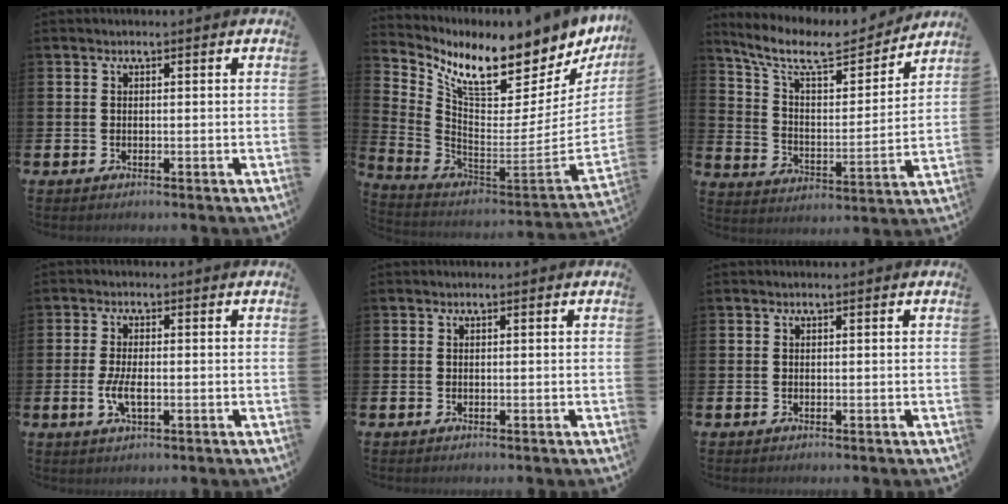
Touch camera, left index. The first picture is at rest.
{"total": 8.4, "force": [7.5, 2.5, 2.9], "torque": [-0.077, -0.079, 0.125]}
{"total": 9.9, "force": [8.6, 3.0, 4.0], "torque": [-0.109, -0.056, 0.146]}
{"total": 3.7, "force": [-0.6, 1.5, 3.3], "torque": [-0.059, -0.003, -0.013]}
{"total": 0.0}
{"total": 0.0}